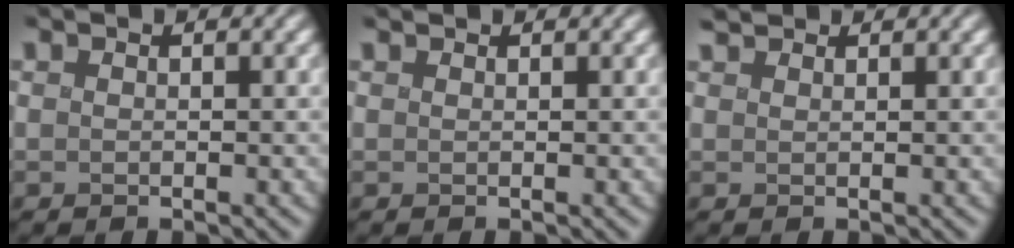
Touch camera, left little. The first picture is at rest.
{"total": 0.5, "force": [0.5, 0.1, 0.0], "torque": [0.000, 0.003, 0.005]}
{"total": 2.3, "force": [2.0, 0.8, 0.8], "torque": [-0.008, 0.015, 0.017]}